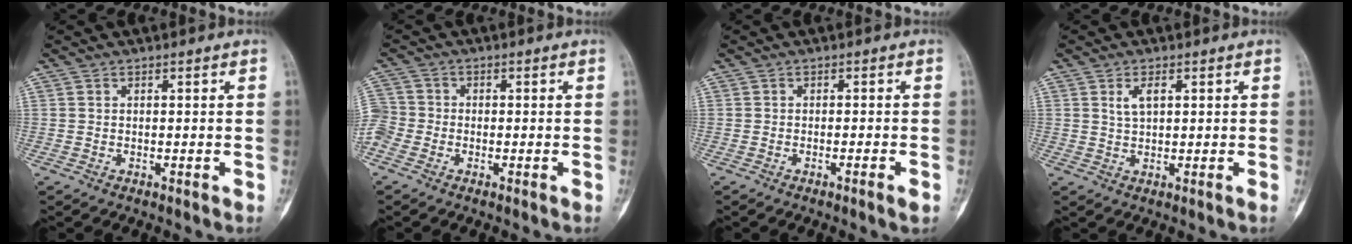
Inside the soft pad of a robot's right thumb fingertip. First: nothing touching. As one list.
[{"total": 6.9, "force": [-2.4, 5.9, 2.8], "torque": [-0.077, 0.013, -0.051]}, {"total": 1.9, "force": [-1.0, 0.3, 1.6], "torque": [-0.026, 0.003, -0.015]}, {"total": 3.0, "force": [1.0, 1.4, 2.4], "torque": [-0.037, -0.002, 0.021]}]